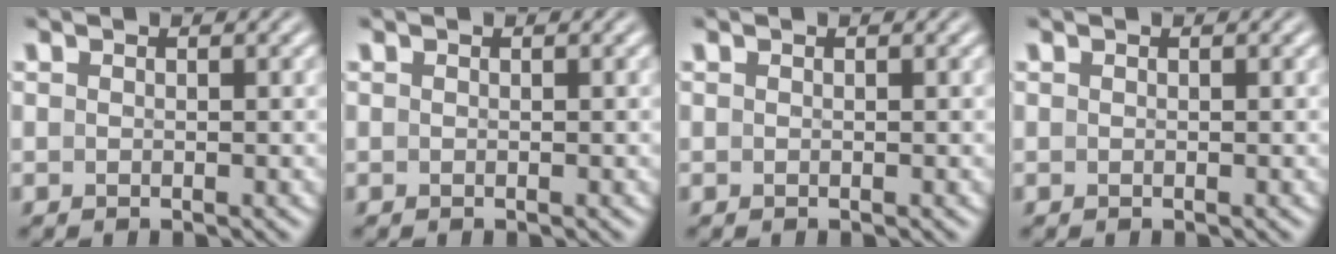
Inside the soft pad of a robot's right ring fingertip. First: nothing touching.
{"total": 0.0}
{"total": 0.0}
{"total": 0.0}